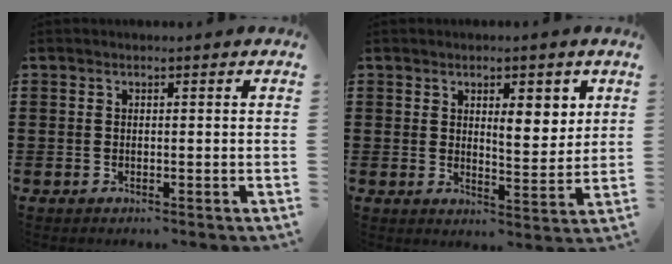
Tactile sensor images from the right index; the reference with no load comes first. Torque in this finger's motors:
{"motor_torque": [0.17, 0.09, 0.09, 0.07]}